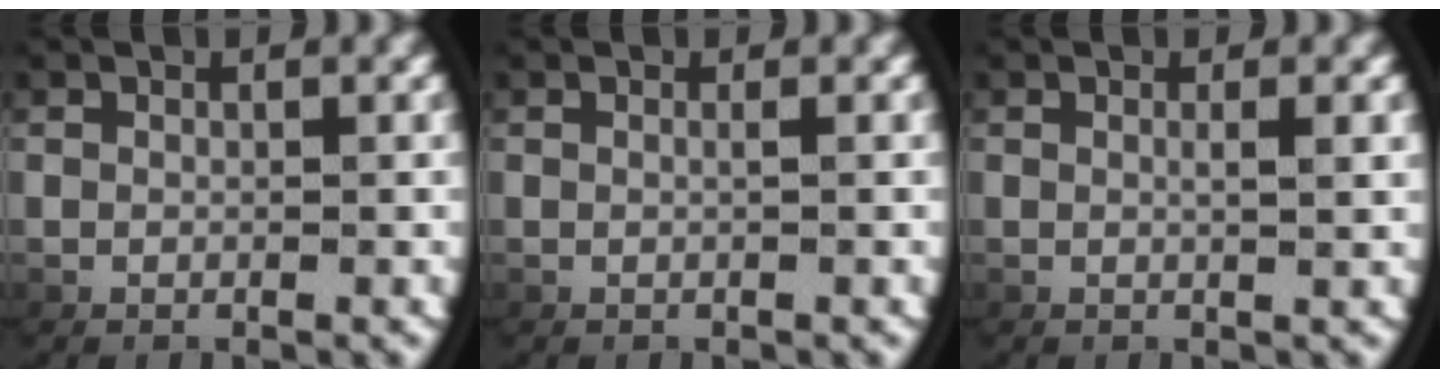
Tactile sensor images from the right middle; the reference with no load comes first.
{"total": 0.5, "force": [-0.1, -0.3, 0.4], "torque": [-0.010, -0.001, 0.002]}
{"total": 1.1, "force": [0.3, -0.4, 1.0], "torque": [-0.019, -0.005, 0.009]}